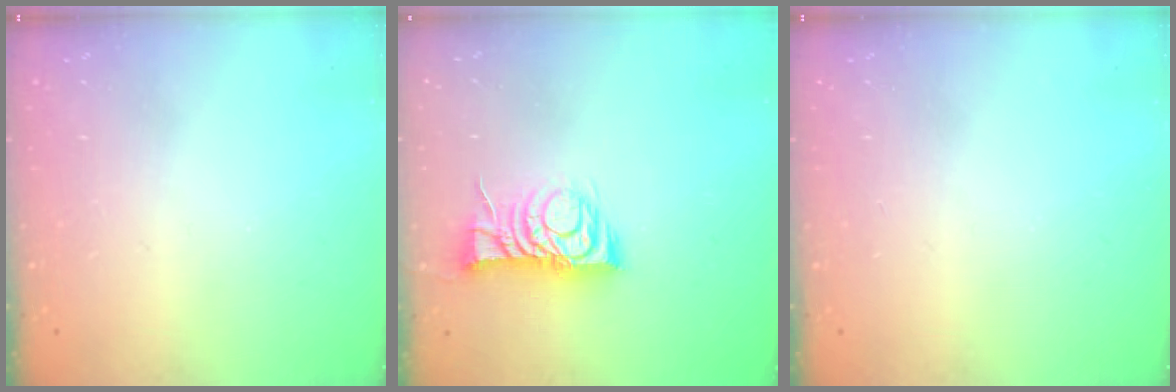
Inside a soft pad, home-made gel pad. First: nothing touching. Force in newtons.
{"total": 9.5, "press": 9.5, "slide": 0.6}
{"total": 0.0}